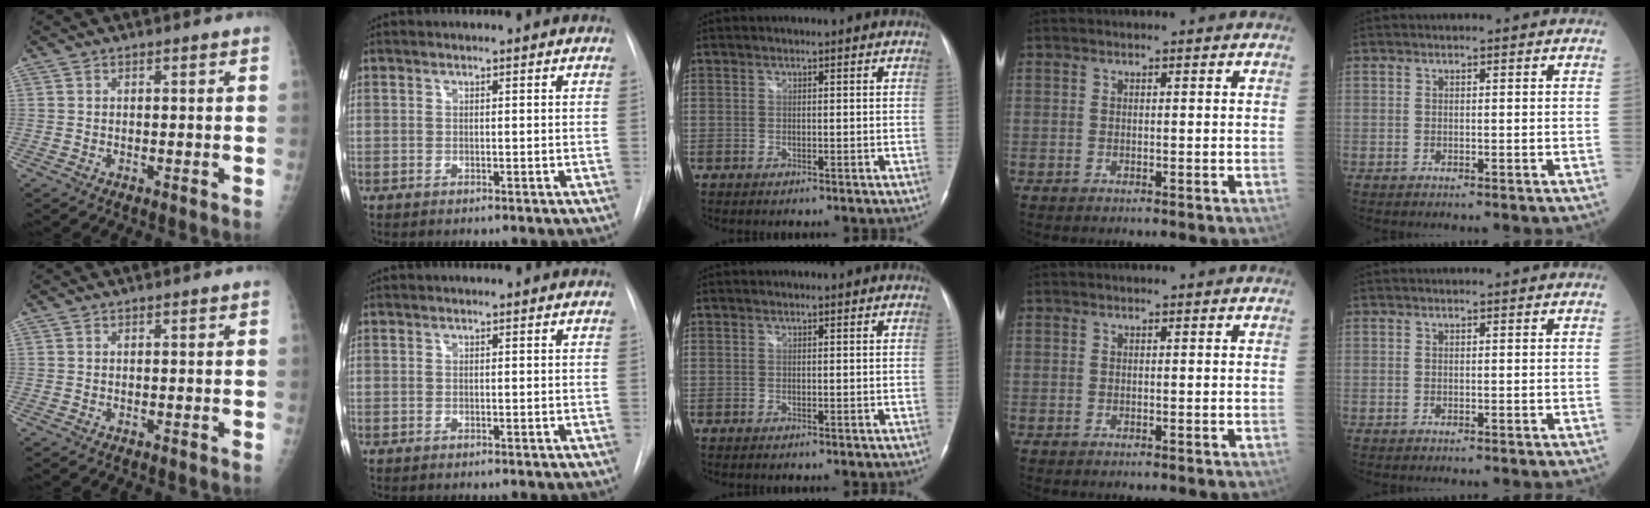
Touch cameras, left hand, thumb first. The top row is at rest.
{}